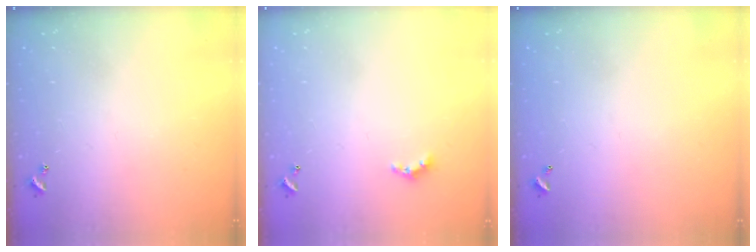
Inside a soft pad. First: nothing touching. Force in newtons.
{"total": 2.8, "press": 2.7, "slide": 0.6}
{"total": 2.9, "press": 2.9, "slide": 0.1}